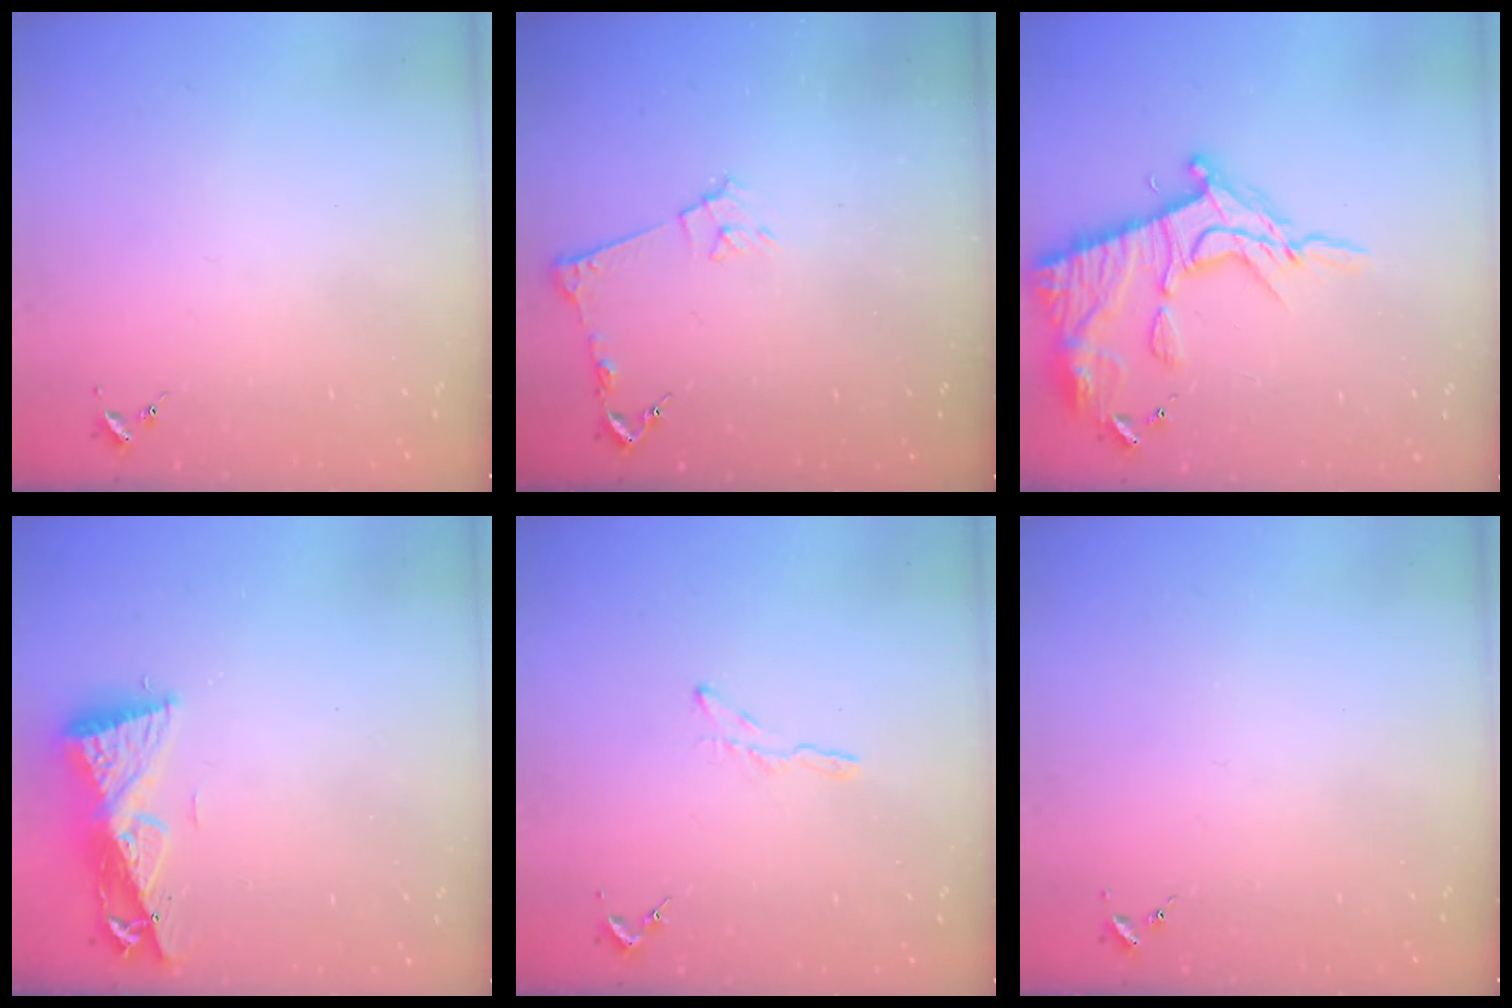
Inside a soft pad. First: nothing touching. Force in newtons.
{"total": 8.3, "press": 8.3, "slide": 0.8}
{"total": 19.3, "press": 19.3, "slide": 1.3}
{"total": 9.2, "press": 9.2, "slide": 1.0}
{"total": 3.4, "press": 3.4, "slide": 0.4}
{"total": 0.0}